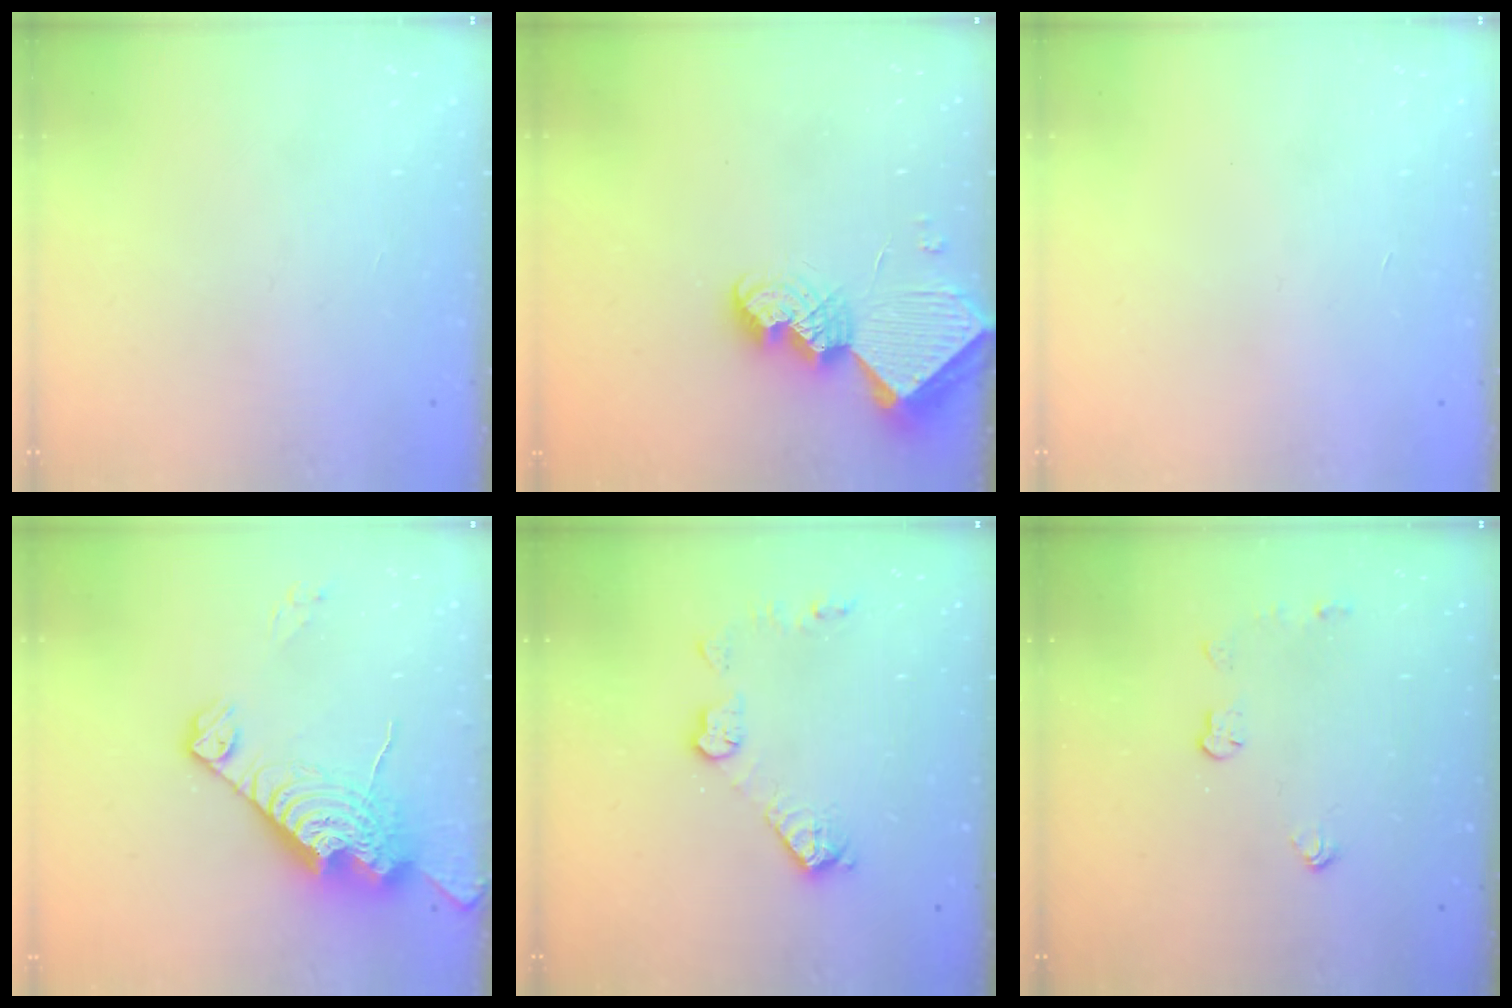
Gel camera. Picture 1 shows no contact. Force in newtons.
{"total": 10.4, "press": 10.3, "slide": 0.8}
{"total": 0.0}
{"total": 16.8, "press": 16.7, "slide": 1.4}
{"total": 9.9, "press": 9.9, "slide": 0.6}
{"total": 4.4, "press": 4.3, "slide": 0.5}